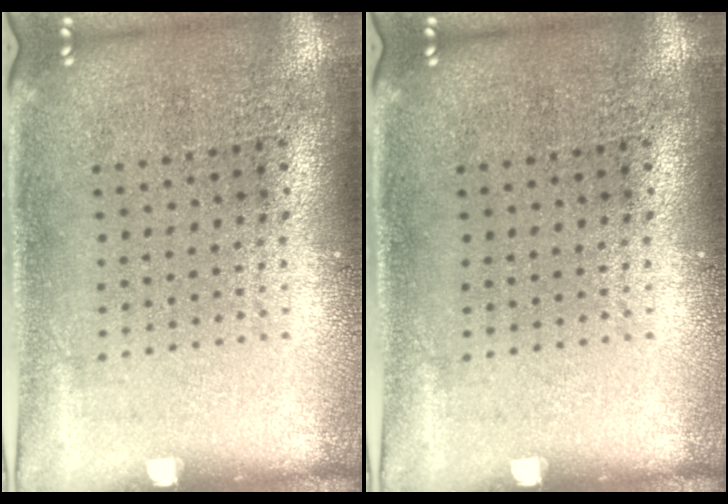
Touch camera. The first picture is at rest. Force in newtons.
{"total": 0.0}